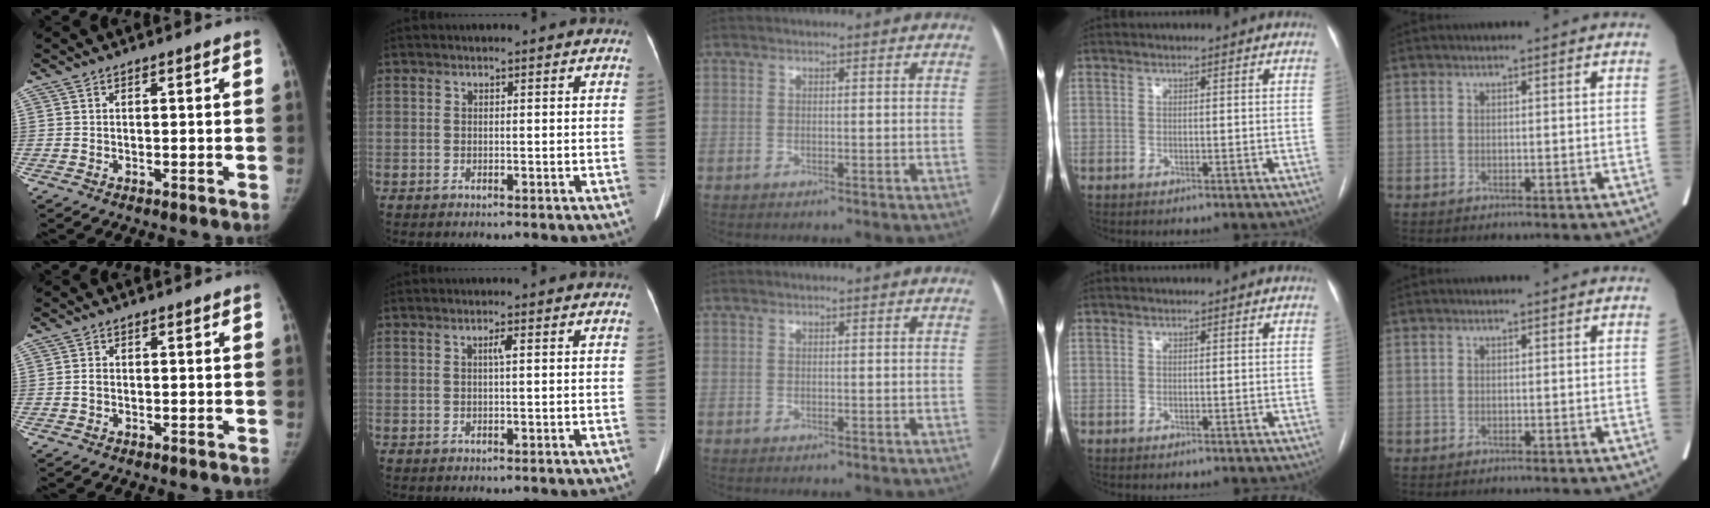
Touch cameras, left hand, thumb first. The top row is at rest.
{"thumb": {"total": 1.0, "force": [-0.2, 0.8, 0.6], "torque": [-0.007, 0.002, -0.006]}, "index": {"total": 1.1, "force": [0.2, 0.0, 1.0], "torque": [-0.021, 0.001, 0.003]}}